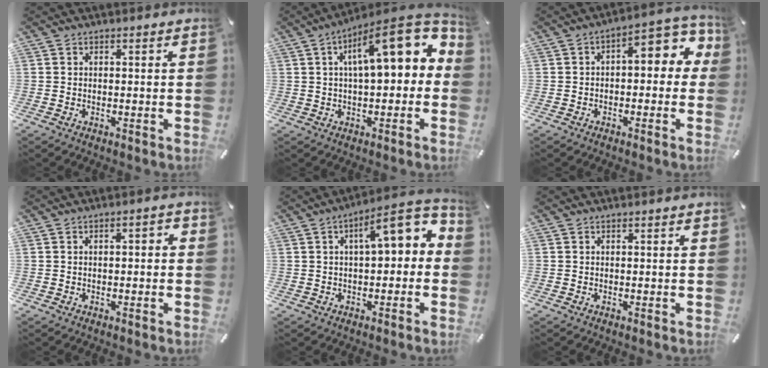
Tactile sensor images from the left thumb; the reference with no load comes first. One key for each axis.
{"total": 16.0, "fx": 4.9, "fy": 6.2, "fz": 13.9, "tx": -0.199, "ty": -0.029, "tz": 0.079}
{"total": 8.2, "fx": 1.4, "fy": 4.3, "fz": 6.8, "tx": -0.082, "ty": -0.020, "tz": 0.015}
{"total": 2.1, "fx": -0.9, "fy": 0.9, "fz": 1.6, "tx": -0.027, "ty": 0.008, "tz": -0.019}
{"total": 10.3, "fx": 3.1, "fy": 4.6, "fz": 8.7, "tx": -0.119, "ty": -0.018, "tz": 0.046}
{"total": 0.0}